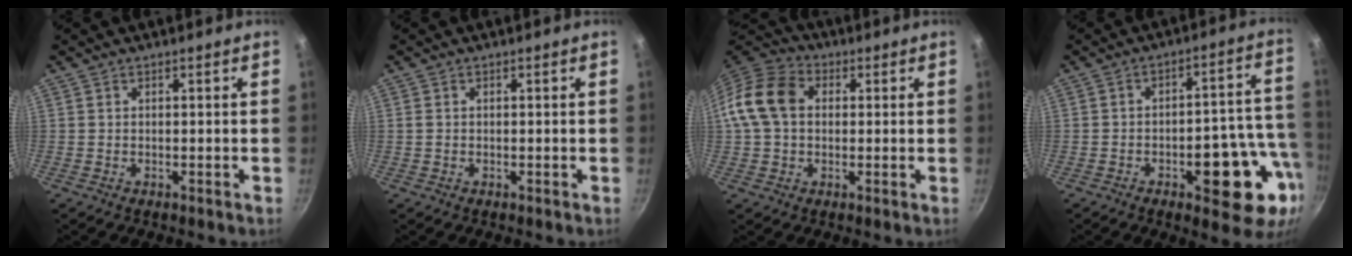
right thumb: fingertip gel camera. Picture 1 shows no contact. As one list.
[{"total": 0.7, "force": [0.0, 0.6, 0.4], "torque": [-0.007, 0.003, 0.000]}, {"total": 12.0, "force": [1.3, 9.0, 7.8], "torque": [-0.129, 0.026, 0.007]}, {"total": 16.5, "force": [-5.4, 6.9, 13.9], "torque": [-0.131, 0.038, -0.070]}]